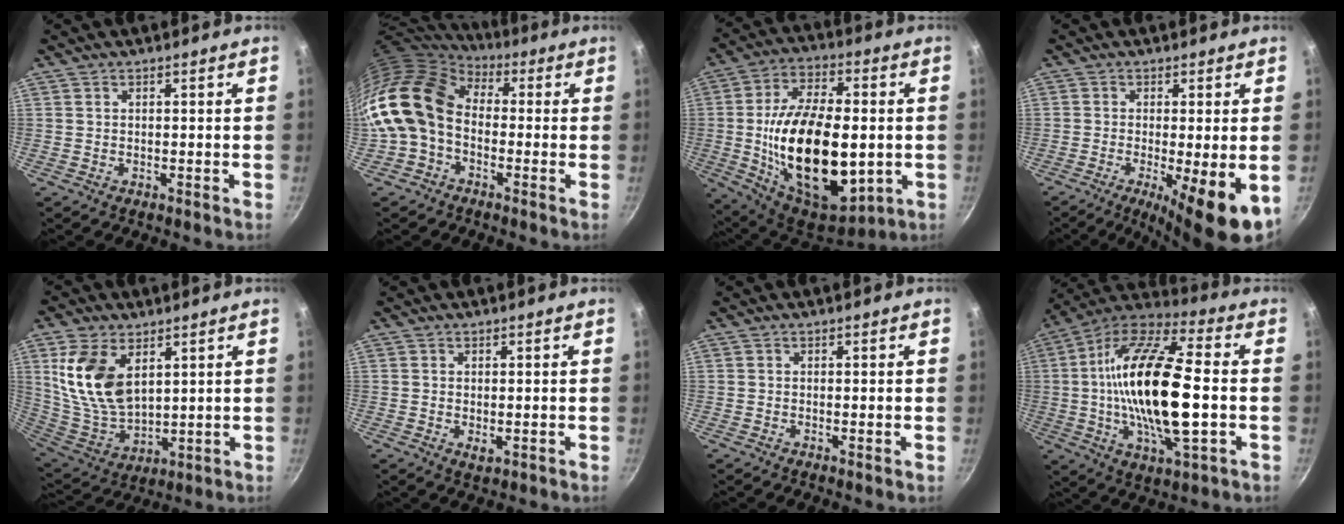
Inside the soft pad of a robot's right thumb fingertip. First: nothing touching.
{"total": 14.7, "force": [-1.1, 10.9, 9.7], "torque": [-0.169, 0.035, -0.038]}
{"total": 27.5, "force": [-2.1, 14.7, 23.1], "torque": [-0.390, 0.004, -0.020]}
{"total": 11.0, "force": [-3.1, 2.2, 10.3], "torque": [-0.158, -0.013, -0.042]}
{"total": 14.9, "force": [5.3, 8.9, 10.7], "torque": [-0.195, -0.038, 0.118]}
{"total": 1.7, "force": [0.1, 0.9, 1.4], "torque": [-0.023, -0.005, 0.002]}
{"total": 0.5, "force": [0.0, 0.0, 0.5], "torque": [-0.009, -0.003, -0.002]}
{"total": 24.7, "force": [-1.0, 8.9, 23.0], "torque": [-0.437, 0.014, -0.036]}